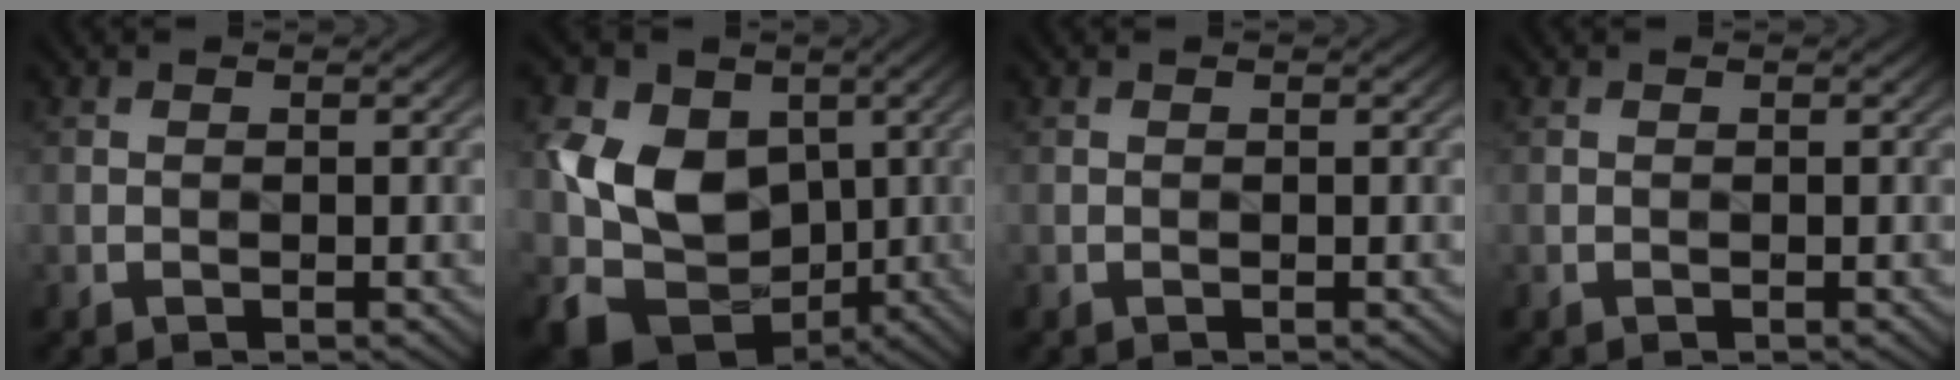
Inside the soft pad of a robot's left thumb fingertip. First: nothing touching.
{"total": 11.1, "force": [0.4, 8.9, 6.7], "torque": [-0.152, -0.020, 0.000]}
{"total": 0.0}
{"total": 0.0}